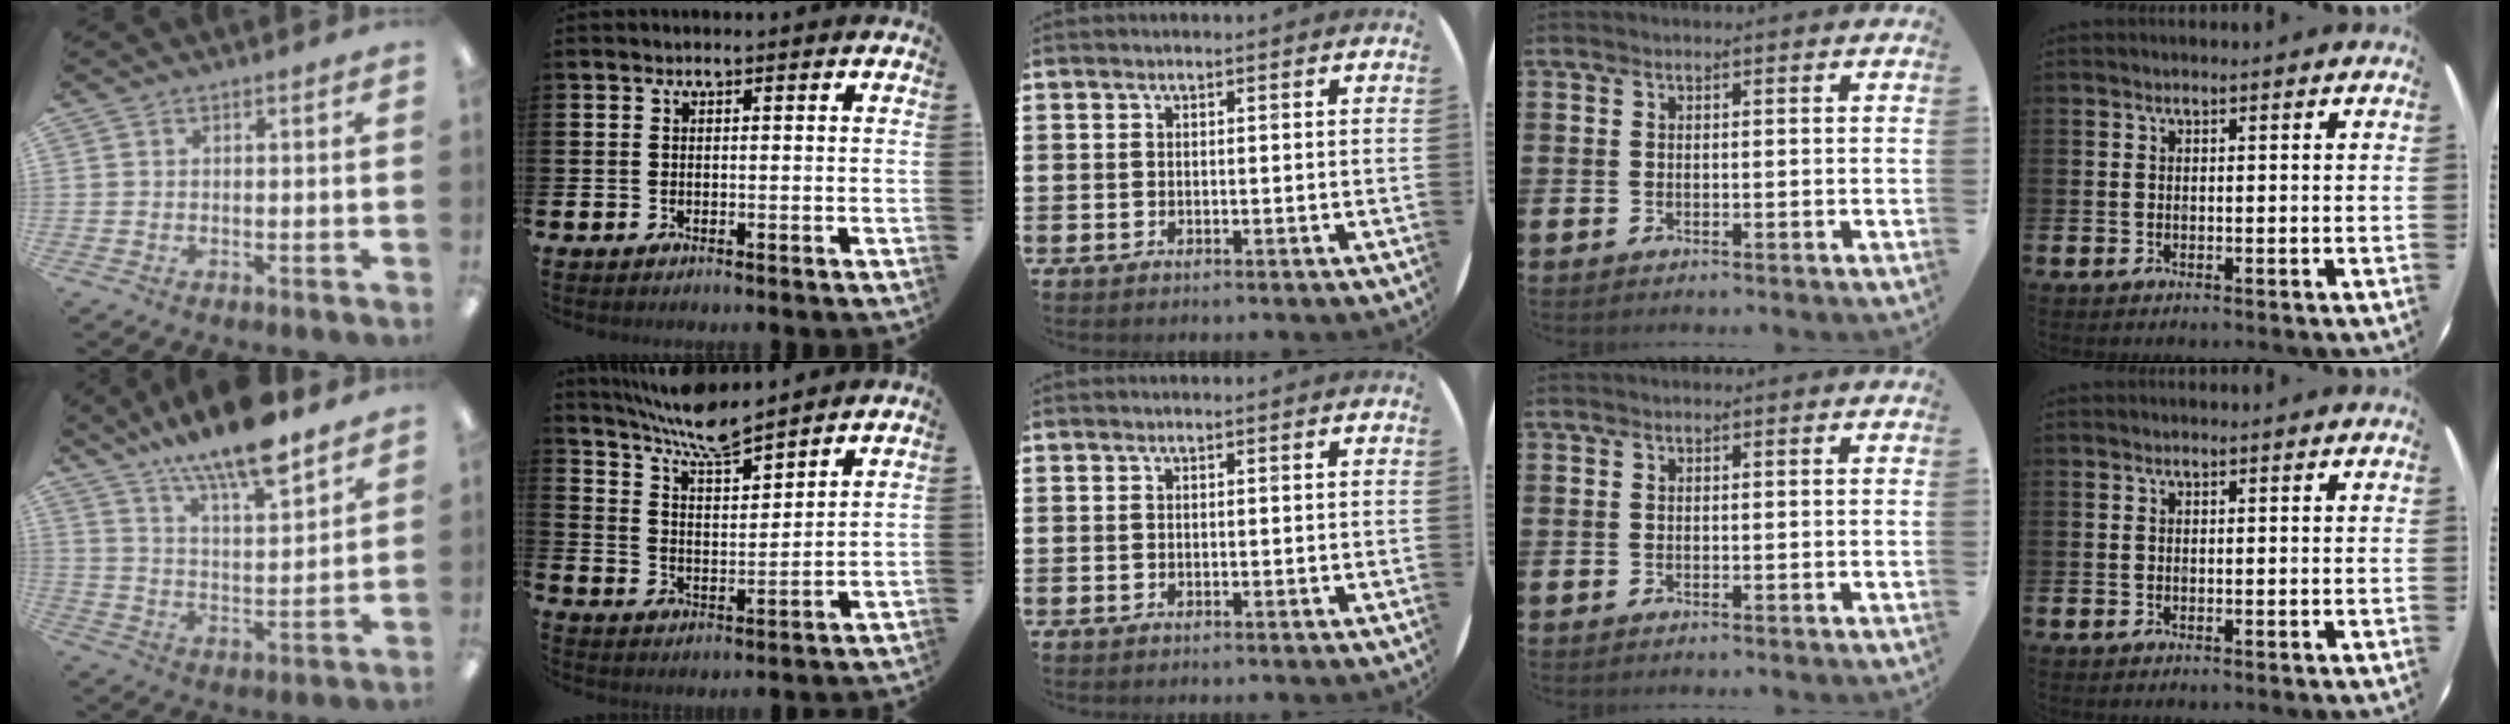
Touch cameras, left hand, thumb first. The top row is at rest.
{"thumb": {"total": 14.9, "force": [11.9, 3.9, 8.1], "torque": [-0.140, -0.071, 0.204]}, "index": {"total": 8.0, "force": [7.5, 0.7, 2.6], "torque": [-0.077, -0.045, 0.136]}}